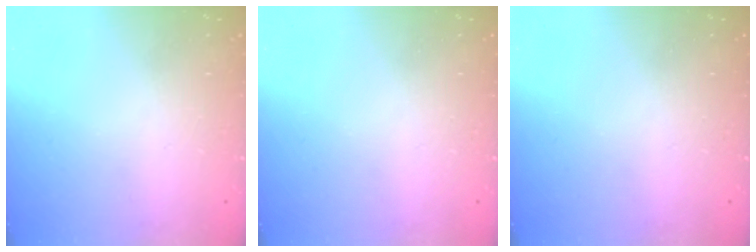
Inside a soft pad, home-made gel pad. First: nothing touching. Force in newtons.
{"total": 0.0}
{"total": 0.0}